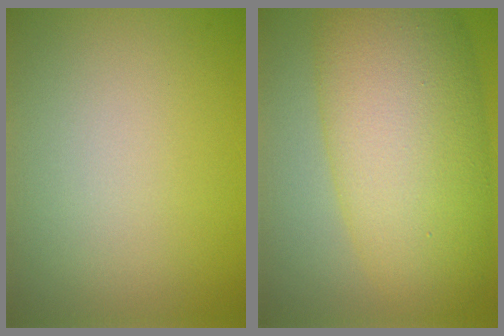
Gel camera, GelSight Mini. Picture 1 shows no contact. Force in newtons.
{"total": 11.8, "press": 11.8, "slide": 0.2}